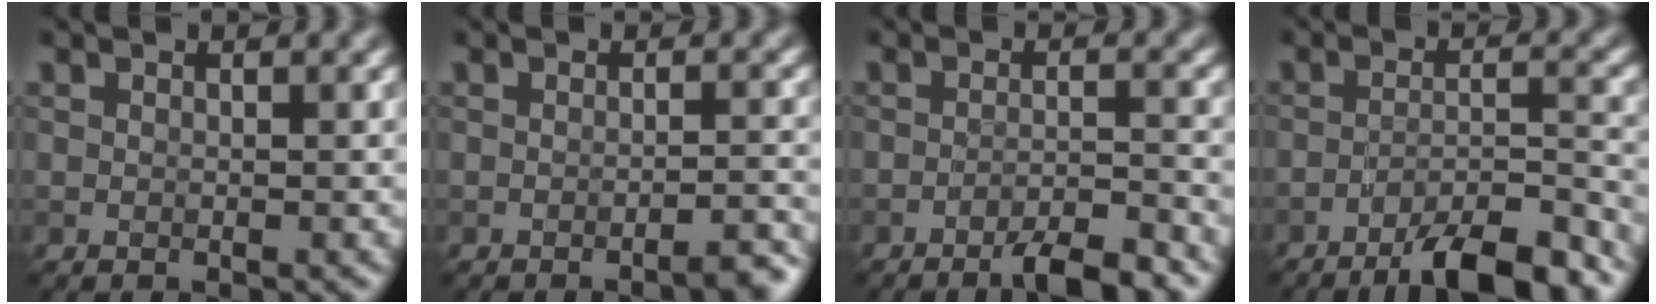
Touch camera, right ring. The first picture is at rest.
{"total": 2.0, "force": [-1.6, 0.1, 1.2], "torque": [-0.012, 0.004, -0.023]}
{"total": 3.9, "force": [-3.0, 0.3, 2.5], "torque": [-0.040, 0.003, -0.052]}
{"total": 7.5, "force": [-5.7, 1.1, 4.7], "torque": [-0.068, 0.007, -0.091]}